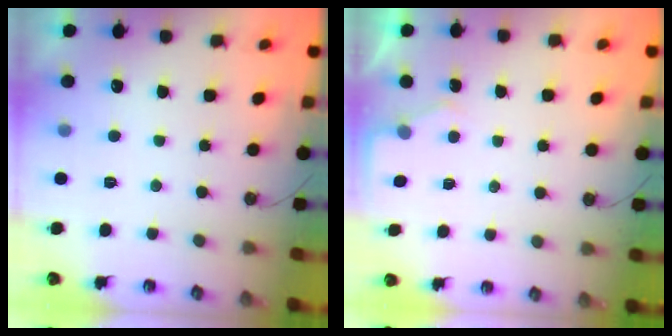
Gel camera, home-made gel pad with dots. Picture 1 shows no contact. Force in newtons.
{"total": 2.8, "press": 2.7, "slide": 0.4}